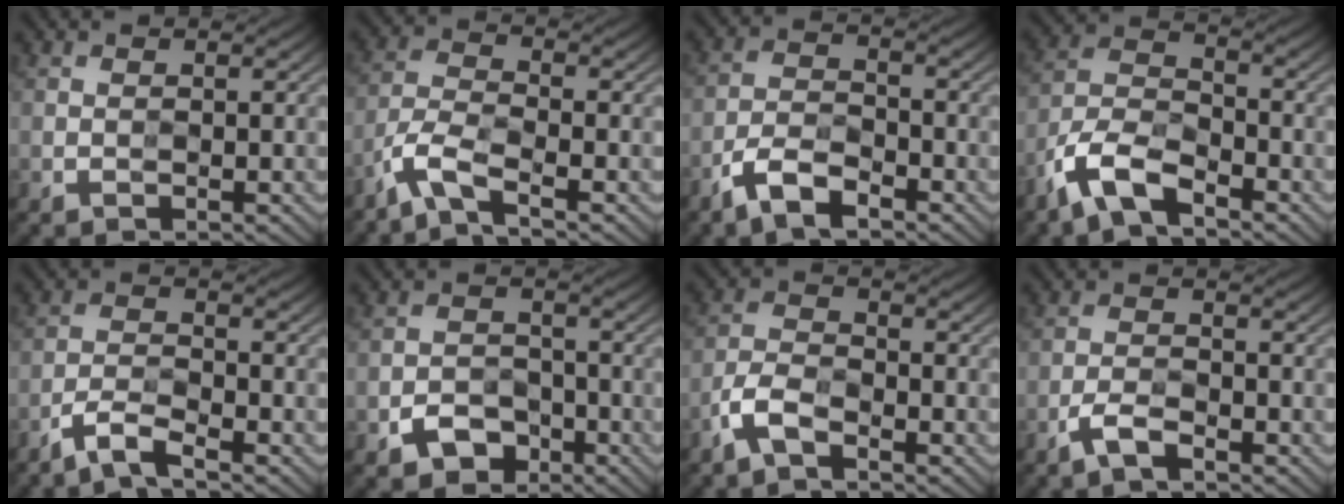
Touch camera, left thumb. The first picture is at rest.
{"total": 5.0, "force": [-3.6, 1.1, 3.3], "torque": [-0.073, -0.005, -0.090]}
{"total": 5.8, "force": [-4.1, 2.2, 3.5], "torque": [-0.072, 0.000, -0.088]}
{"total": 8.5, "force": [-5.8, 3.4, 5.2], "torque": [-0.107, -0.003, -0.133]}
{"total": 3.8, "force": [-3.1, 0.5, 2.2], "torque": [-0.046, 0.001, -0.072]}
{"total": 4.5, "force": [-2.7, 3.0, 2.1], "torque": [-0.036, -0.003, -0.055]}
{"total": 4.3, "force": [-2.9, 1.7, 2.8], "torque": [-0.064, 0.002, -0.072]}
{"total": 3.2, "force": [-2.2, 1.0, 2.1], "torque": [-0.048, 0.002, -0.050]}